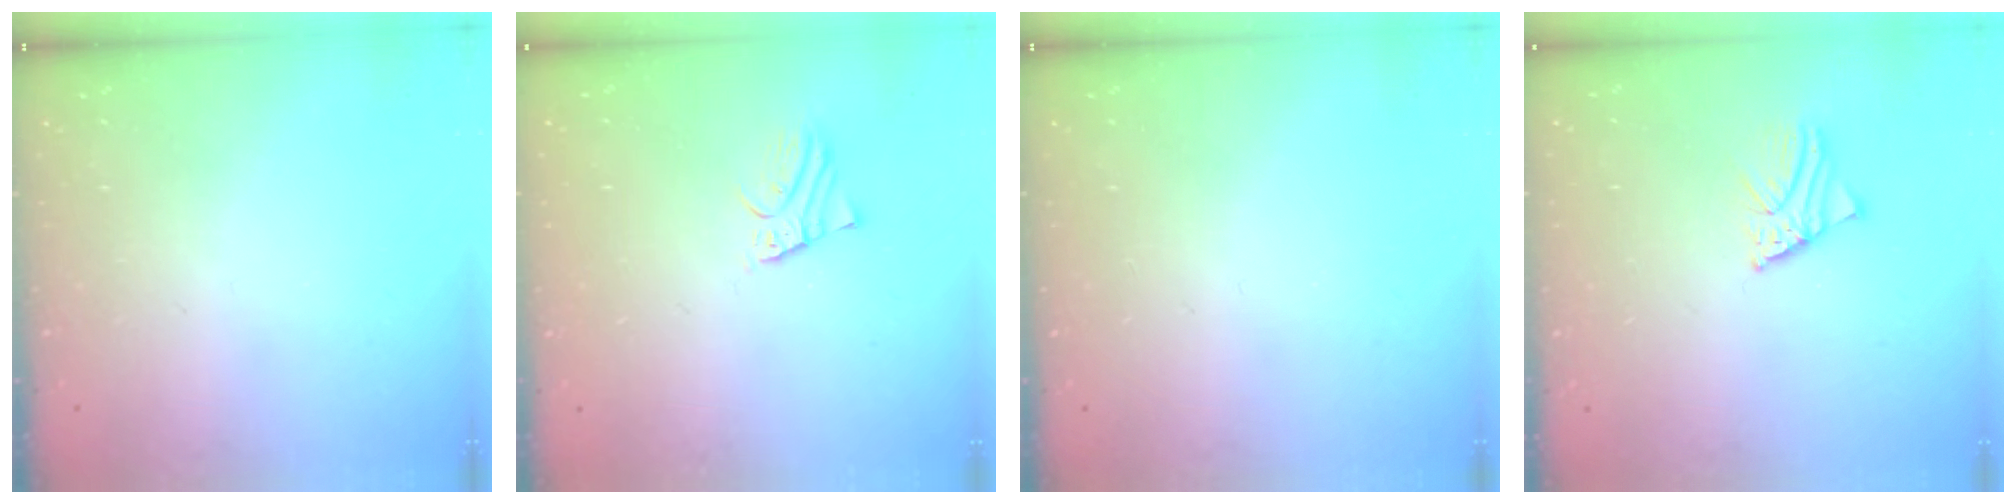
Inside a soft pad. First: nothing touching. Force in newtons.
{"total": 1.9, "press": 1.9, "slide": 0.1}
{"total": 0.0}
{"total": 2.1, "press": 2.0, "slide": 0.3}